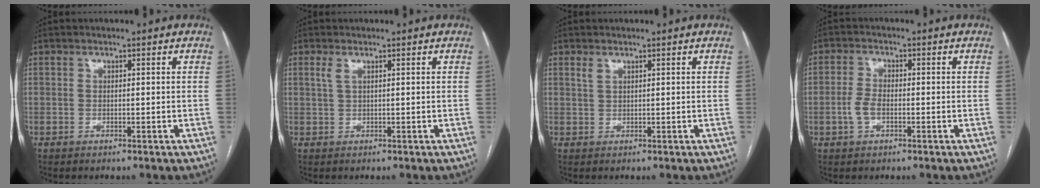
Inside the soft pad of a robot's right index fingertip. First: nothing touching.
{"total": 1.4, "force": [0.7, 0.4, 1.1], "torque": [-0.034, 0.009, 0.017]}
{"total": 1.1, "force": [0.8, 0.4, 0.6], "torque": [-0.015, 0.003, 0.019]}
{"total": 3.6, "force": [-1.1, 1.8, 2.9], "torque": [-0.067, 0.006, -0.021]}